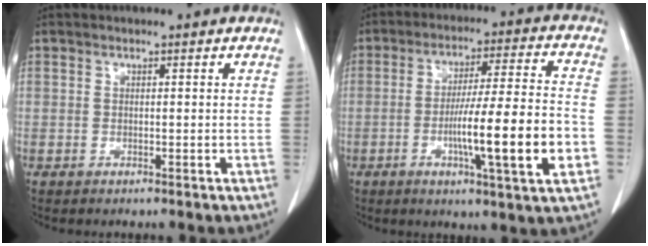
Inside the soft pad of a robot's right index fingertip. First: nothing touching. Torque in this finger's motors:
{"motor_torque": [1.96, -0.18, 1.02, 0.21]}